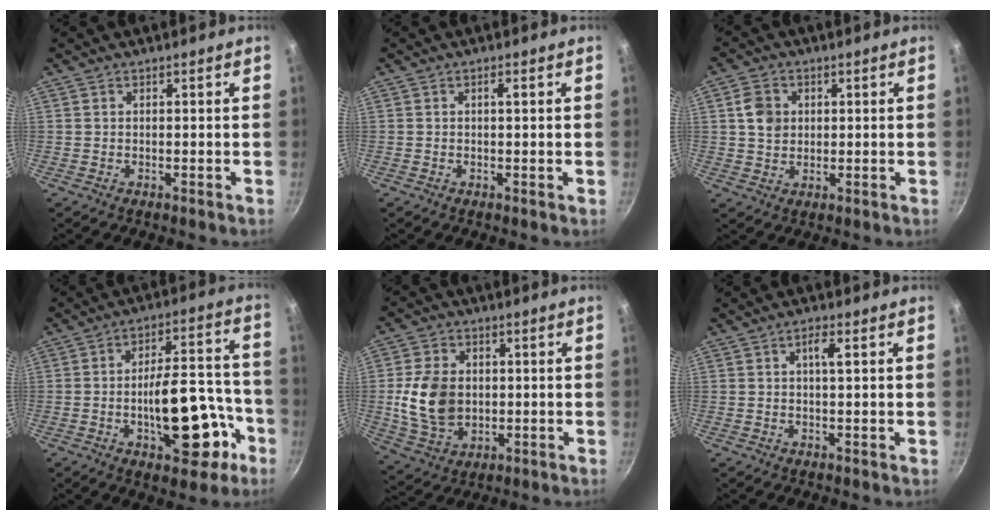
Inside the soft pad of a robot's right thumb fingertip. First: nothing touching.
{"total": 1.4, "force": [0.3, 0.2, 1.3], "torque": [-0.026, 0.002, 0.004]}
{"total": 5.6, "force": [1.1, 4.6, 3.0], "torque": [-0.038, 0.003, 0.019]}
{"total": 17.9, "force": [-6.3, 8.2, 14.6], "torque": [-0.165, 0.057, -0.081]}
{"total": 12.5, "force": [0.1, 9.2, 8.4], "torque": [-0.141, -0.003, 0.009]}
{"total": 2.9, "force": [0.7, 0.5, 2.7], "torque": [-0.052, 0.003, 0.010]}